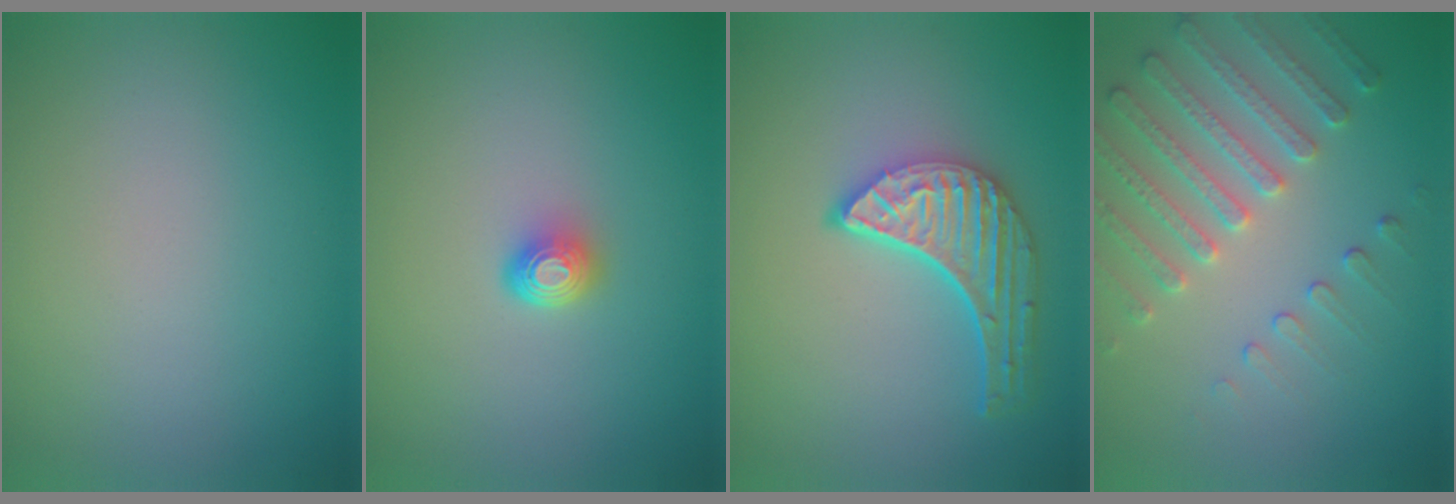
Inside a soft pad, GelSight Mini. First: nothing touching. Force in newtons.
{"total": 1.6, "press": 1.3, "slide": 1.1}
{"total": 5.1, "press": 3.9, "slide": 3.3}
{"total": 3.7, "press": 3.7, "slide": 0.3}